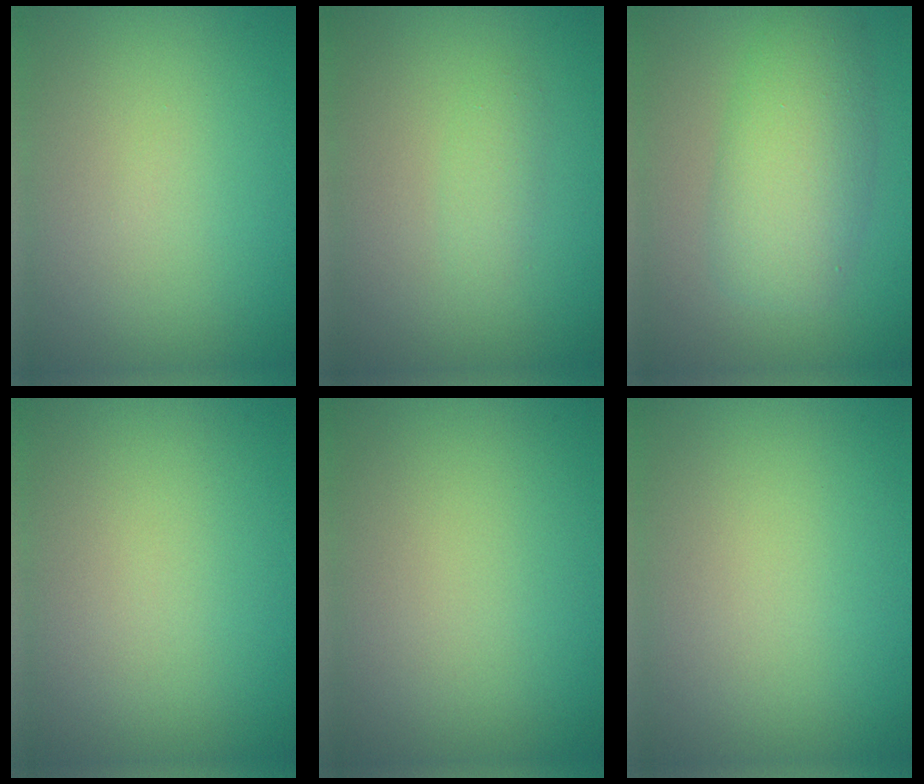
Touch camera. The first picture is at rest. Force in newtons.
{"total": 1.2, "press": 1.2, "slide": 0.1}
{"total": 5.6, "press": 5.6, "slide": 0.1}
{"total": 0.0}
{"total": 0.0}
{"total": 0.0}